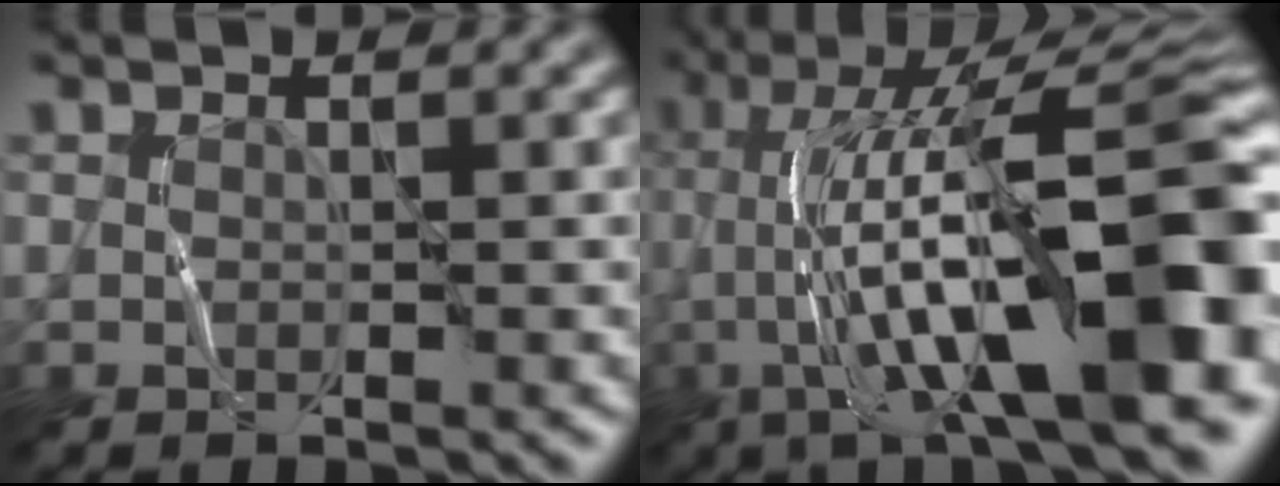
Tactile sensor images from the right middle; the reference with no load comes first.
{"total": 16.9, "force": [-2.5, 4.4, 16.1], "torque": [-0.238, 0.050, -0.038]}